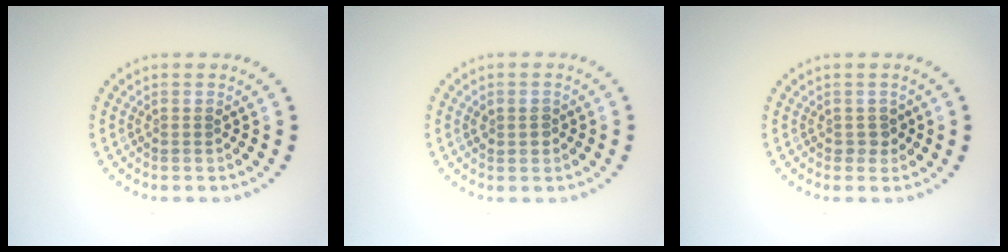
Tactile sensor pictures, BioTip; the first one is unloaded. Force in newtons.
{"total": 1.3, "press": 1.3, "slide": 0.2}
{"total": 1.1, "press": 1.0, "slide": 0.5}